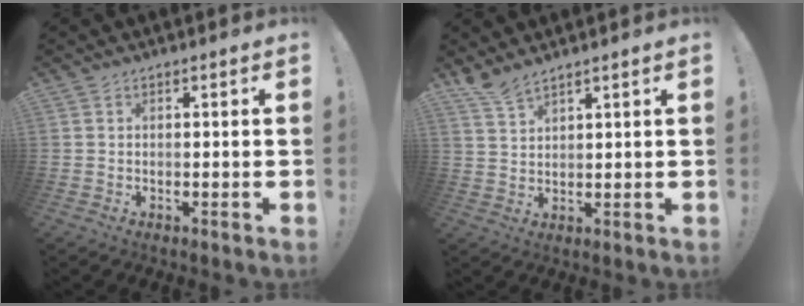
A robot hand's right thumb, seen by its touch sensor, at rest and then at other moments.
{"total": 4.8, "force": [4.3, 0.8, 2.0], "torque": [-0.041, -0.026, 0.079]}